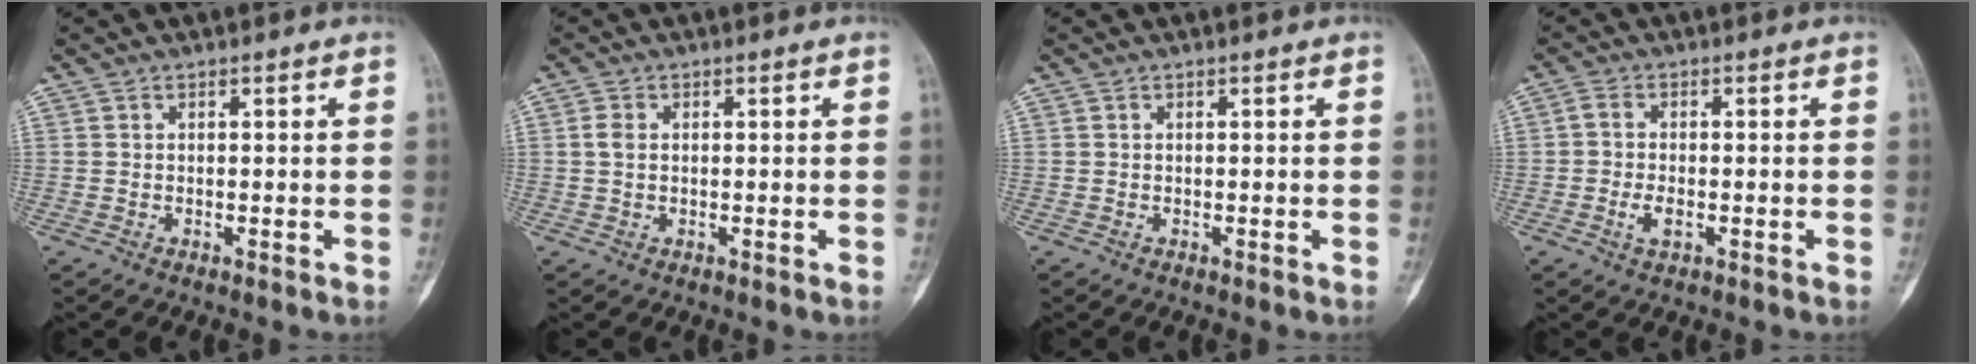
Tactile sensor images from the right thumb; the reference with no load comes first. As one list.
[{"total": 2.4, "force": [0.3, 1.6, 1.7], "torque": [-0.037, 0.002, 0.004]}, {"total": 0.0}, {"total": 3.7, "force": [-1.1, 1.9, 2.9], "torque": [-0.061, 0.008, -0.021]}]